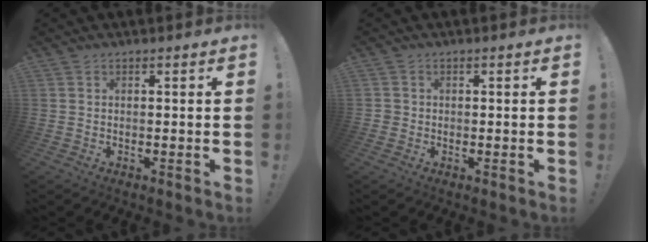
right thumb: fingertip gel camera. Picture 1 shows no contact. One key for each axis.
{"total": 1.3, "fx": -0.3, "fy": 1.2, "fz": 0.3, "tx": -0.004, "ty": 0.004, "tz": -0.007}